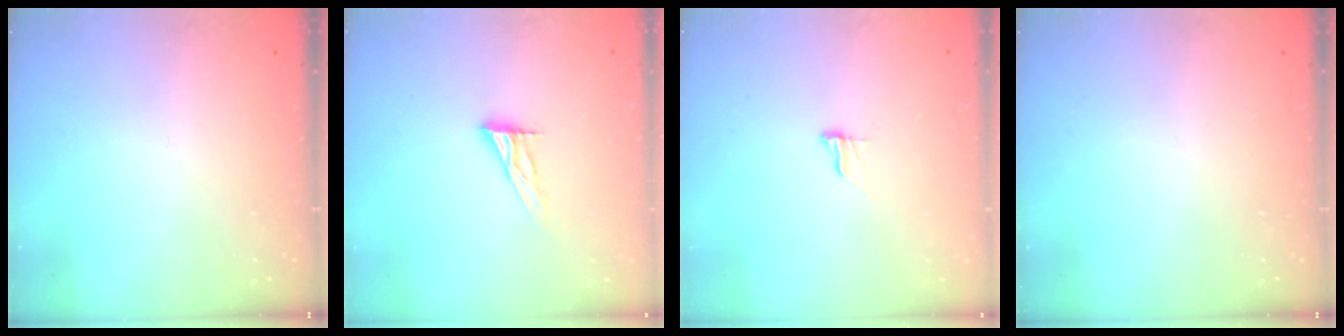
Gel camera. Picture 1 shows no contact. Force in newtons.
{"total": 9.2, "press": 9.1, "slide": 0.7}
{"total": 7.4, "press": 7.4, "slide": 0.8}
{"total": 0.0}